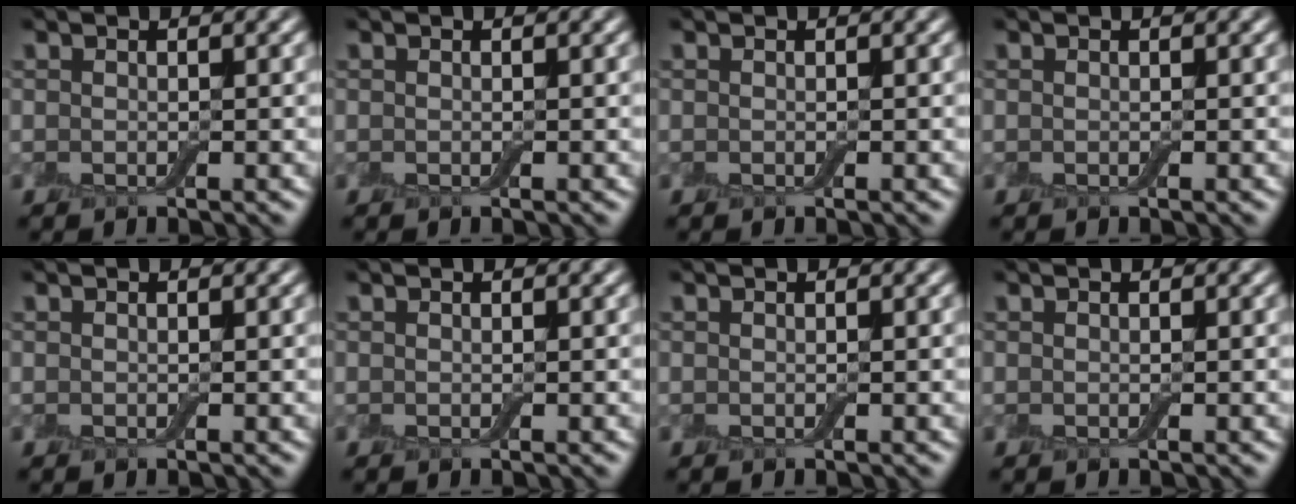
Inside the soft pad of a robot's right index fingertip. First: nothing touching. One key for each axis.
{"total": 0.0}
{"total": 0.0}
{"total": 0.0}
{"total": 0.0}
{"total": 0.0}
{"total": 0.0}
{"total": 0.0}